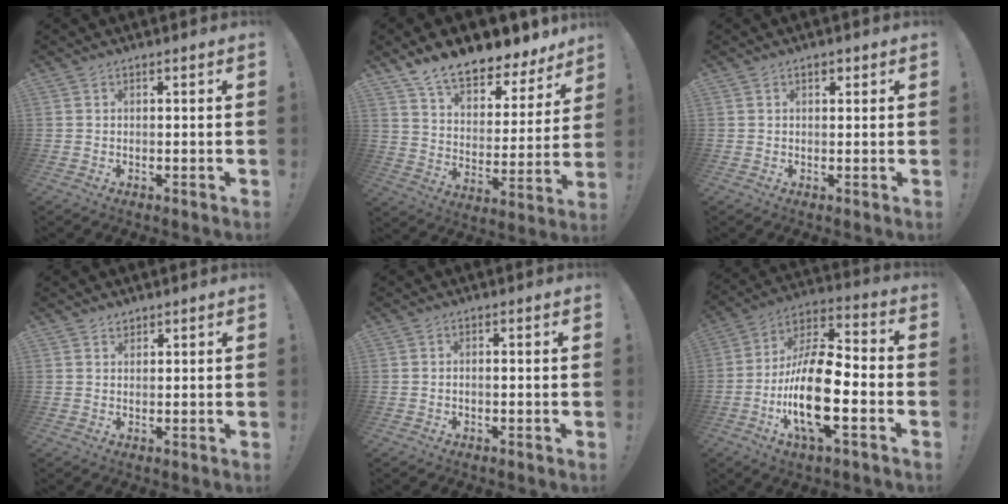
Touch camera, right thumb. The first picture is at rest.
{"total": 13.1, "force": [11.3, 4.4, 4.9], "torque": [-0.093, -0.092, 0.199]}
{"total": 1.7, "force": [0.9, 1.1, 0.9], "torque": [-0.011, 0.000, 0.014]}
{"total": 2.2, "force": [1.8, 1.2, 0.0], "torque": [0.012, -0.012, 0.031]}
{"total": 0.8, "force": [-0.5, 0.1, 0.5], "torque": [-0.015, 0.002, -0.009]}
{"total": 20.3, "force": [-4.9, 8.0, 18.0], "torque": [-0.346, 0.018, -0.085]}